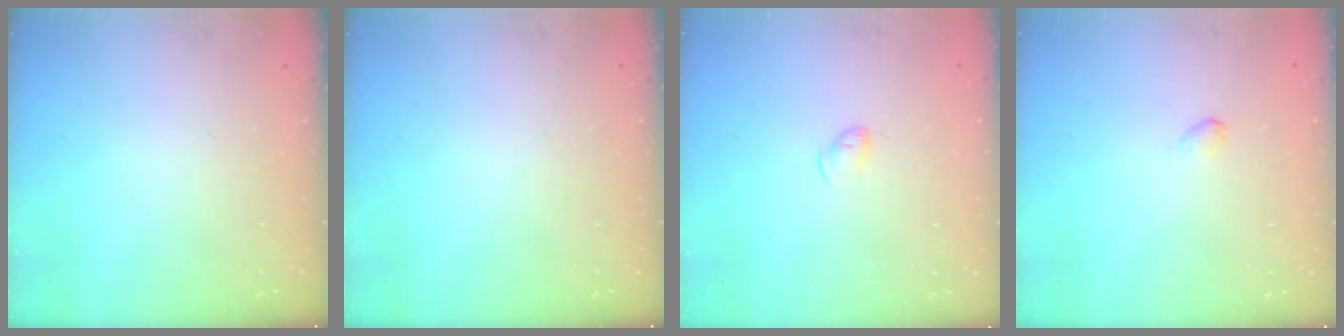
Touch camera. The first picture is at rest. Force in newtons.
{"total": 0.0}
{"total": 4.4, "press": 4.3, "slide": 0.8}
{"total": 2.7, "press": 2.6, "slide": 0.5}